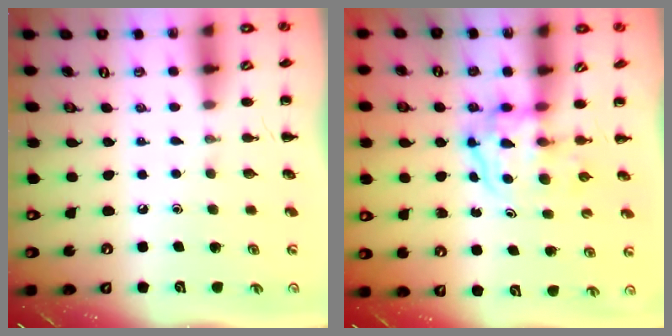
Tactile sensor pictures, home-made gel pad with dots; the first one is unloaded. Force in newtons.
{"total": 4.0, "press": 3.9, "slide": 0.6}